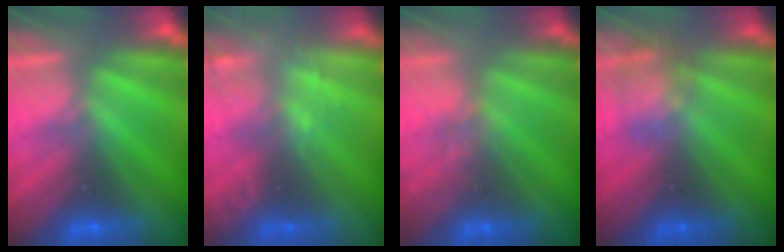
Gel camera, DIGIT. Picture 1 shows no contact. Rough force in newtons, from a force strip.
{"total": 2.1}
{"total": 2.4}
{"total": 2.2}